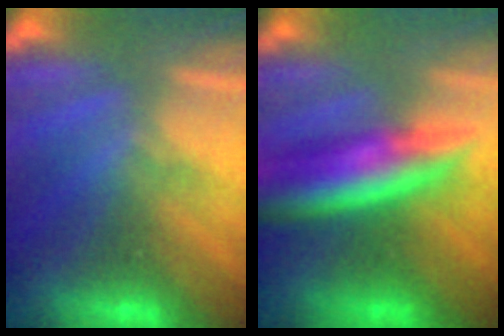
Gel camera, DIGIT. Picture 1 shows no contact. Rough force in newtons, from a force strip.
{"total": 6.7}